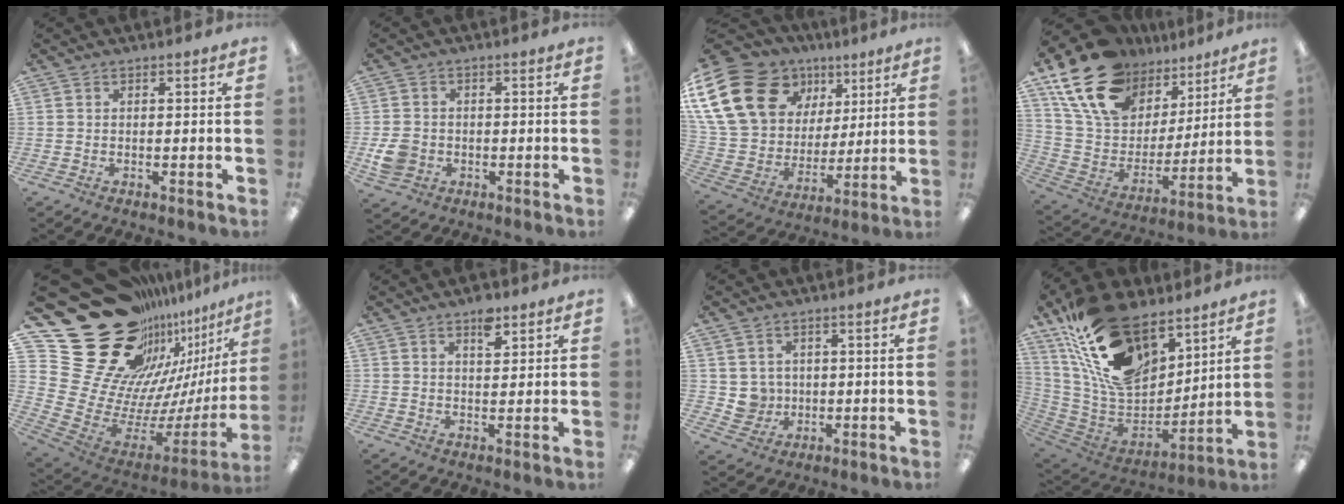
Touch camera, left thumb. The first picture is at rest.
{"total": 6.0, "force": [-1.3, 5.2, 2.7], "torque": [-0.042, 0.007, -0.022]}
{"total": 24.9, "force": [11.6, 17.9, 12.9], "torque": [-0.270, -0.041, 0.235]}
{"total": 21.3, "force": [14.2, 12.7, 9.4], "torque": [-0.187, -0.070, 0.269]}
{"total": 36.6, "force": [19.4, 22.8, 21.0], "torque": [-0.316, -0.193, 0.443]}
{"total": 4.9, "force": [3.3, 2.3, 2.8], "torque": [-0.022, -0.020, 0.051]}
{"total": 4.7, "force": [1.3, 4.5, 0.0], "torque": [-0.002, -0.004, 0.027]}
{"total": 24.3, "force": [14.5, 13.5, 14.1], "torque": [-0.279, -0.083, 0.267]}